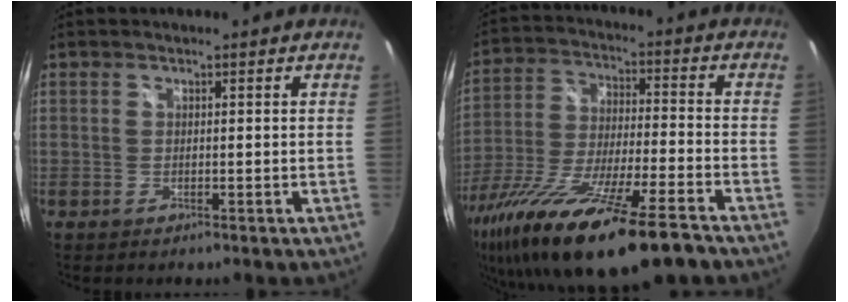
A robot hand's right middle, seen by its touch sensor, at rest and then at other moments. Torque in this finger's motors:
{"motor_torque": [1.45, -0.69, 0.96, 0.21]}